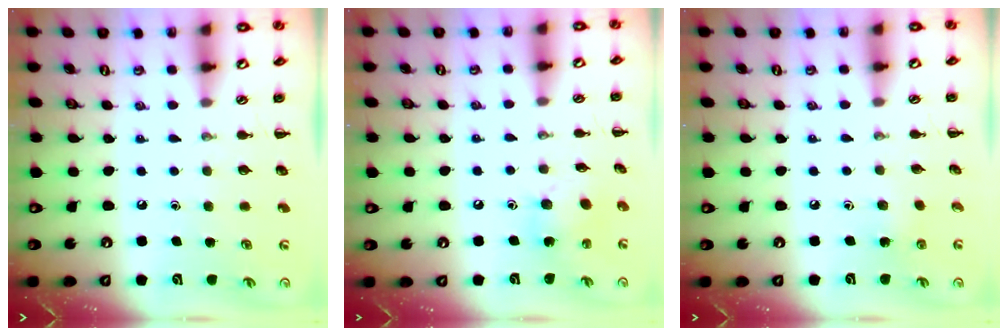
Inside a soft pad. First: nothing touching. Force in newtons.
{"total": 7.2, "press": 7.2, "slide": 0.5}
{"total": 1.5, "press": 1.4, "slide": 0.5}